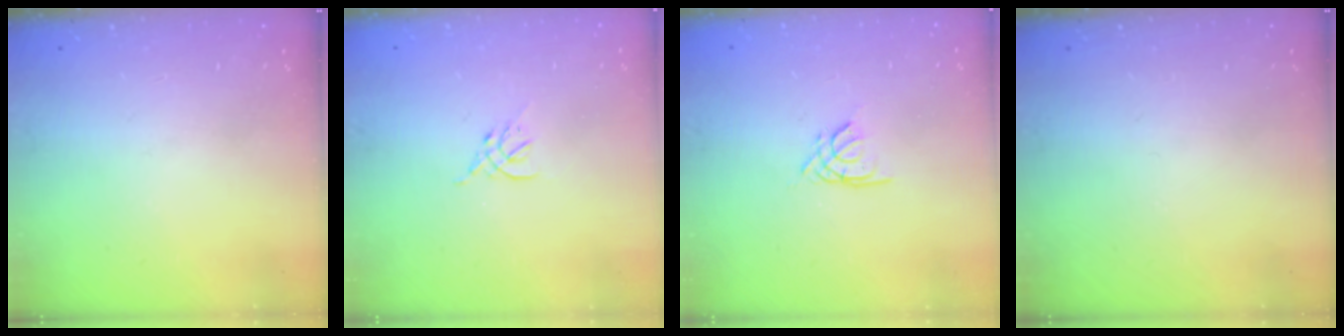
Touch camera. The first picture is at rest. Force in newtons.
{"total": 2.3, "press": 2.2, "slide": 0.5}
{"total": 1.9, "press": 1.8, "slide": 0.5}
{"total": 0.0}